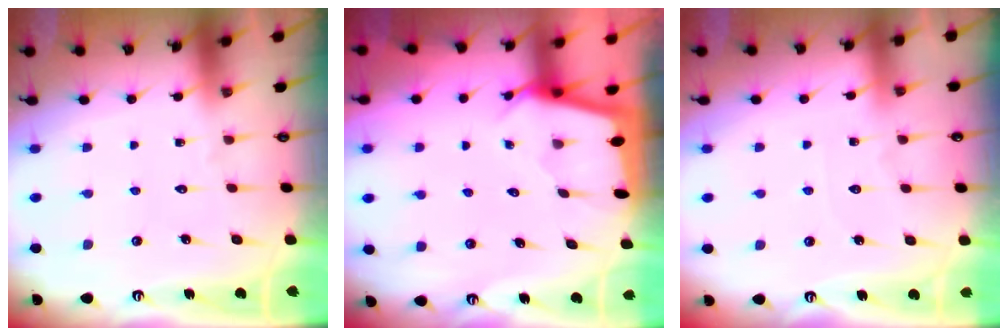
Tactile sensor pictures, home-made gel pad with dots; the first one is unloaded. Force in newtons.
{"total": 2.3, "press": 2.3, "slide": 0.3}
{"total": 3.8, "press": 3.8, "slide": 0.5}